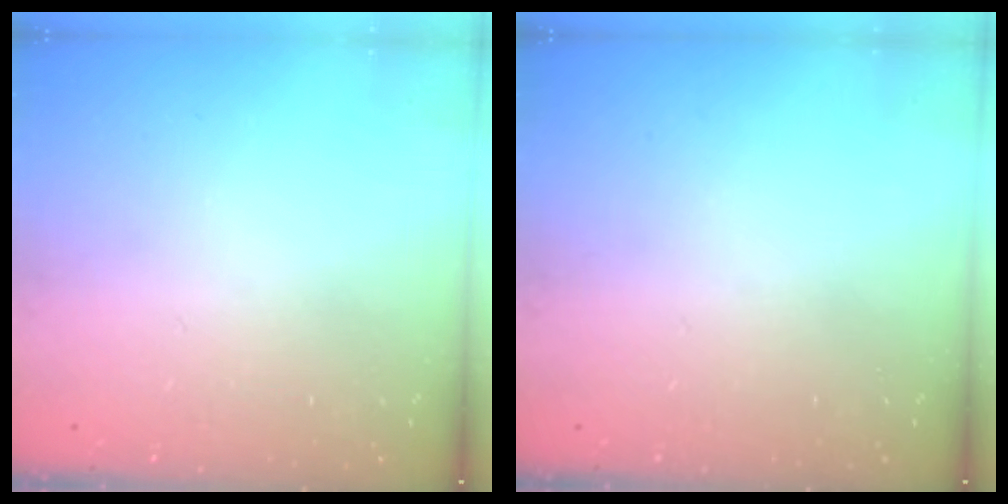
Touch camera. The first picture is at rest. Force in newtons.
{"total": 0.0}